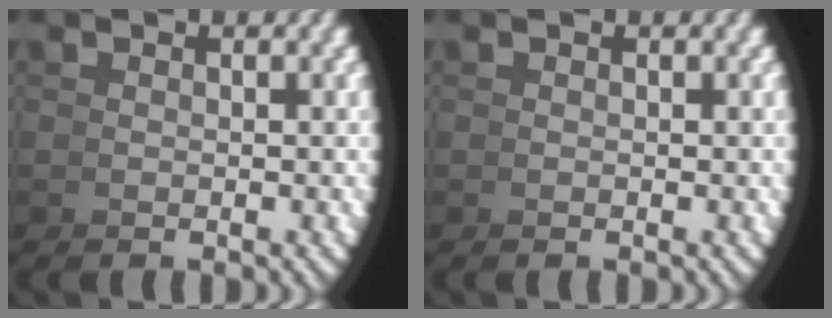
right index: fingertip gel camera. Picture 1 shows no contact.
{"total": 0.0}